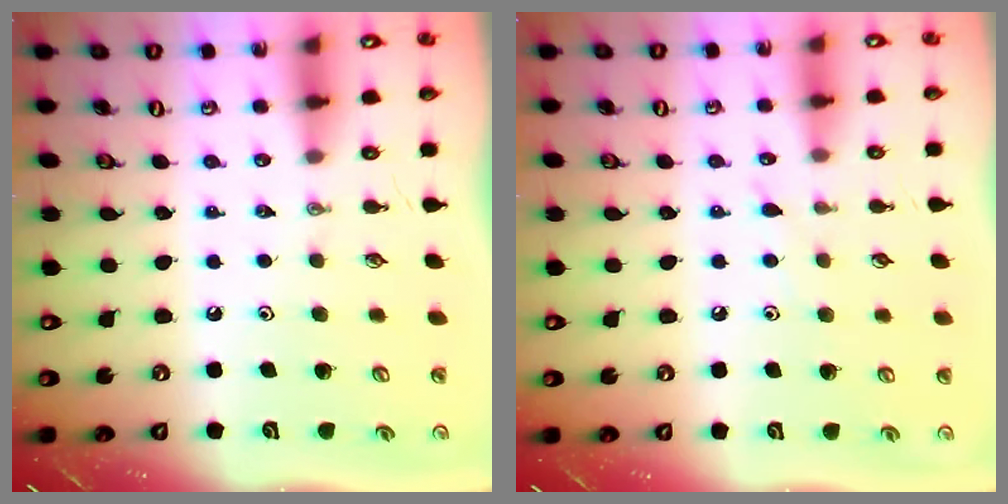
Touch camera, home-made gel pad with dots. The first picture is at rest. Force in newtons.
{"total": 6.0, "press": 5.9, "slide": 0.6}